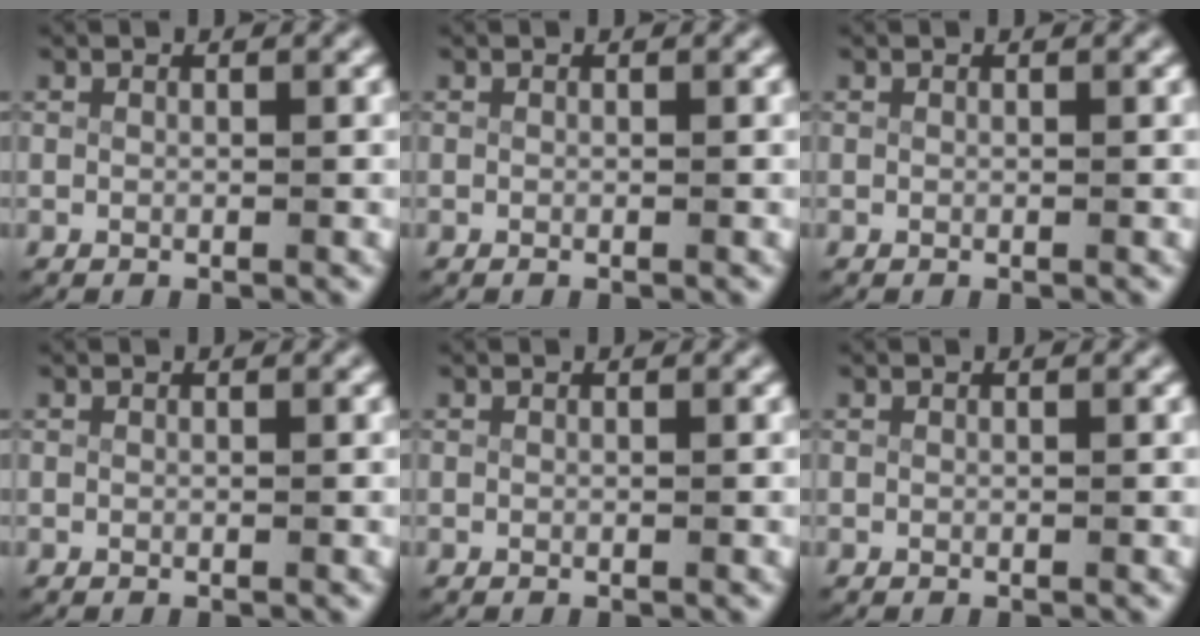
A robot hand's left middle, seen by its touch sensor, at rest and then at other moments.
{"total": 0.0}
{"total": 0.0}
{"total": 0.0}
{"total": 0.0}
{"total": 0.0}